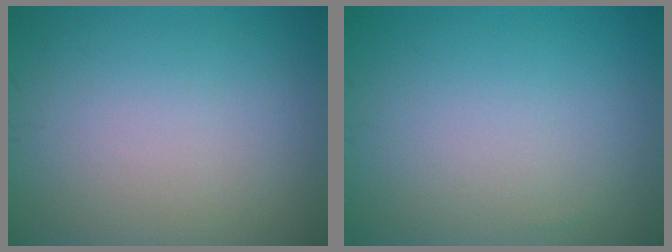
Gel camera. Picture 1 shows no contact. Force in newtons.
{"total": 0.0}